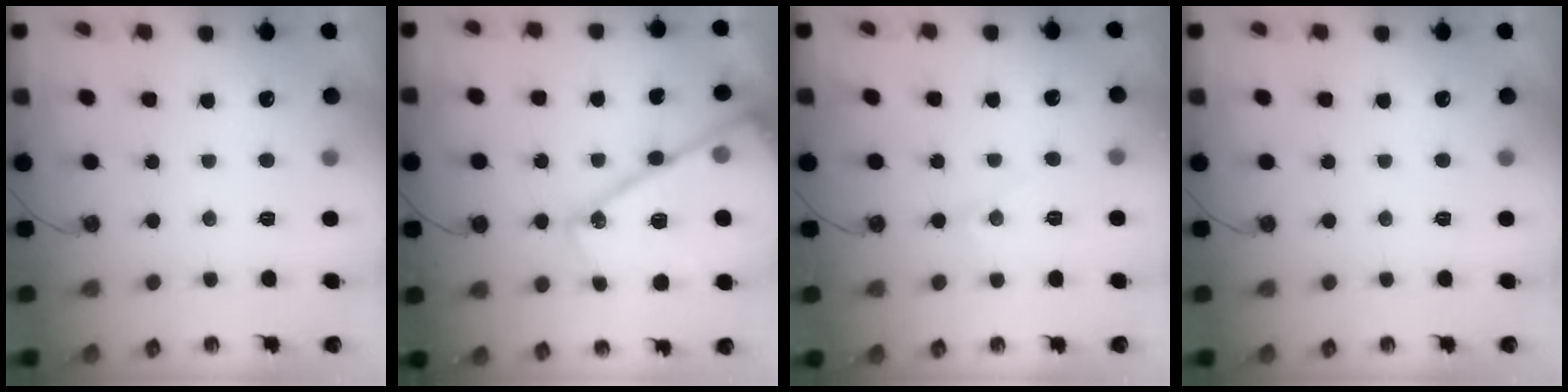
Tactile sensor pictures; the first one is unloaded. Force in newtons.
{"total": 24.0, "press": 23.9, "slide": 1.9}
{"total": 6.0, "press": 6.0, "slide": 0.3}
{"total": 0.0}